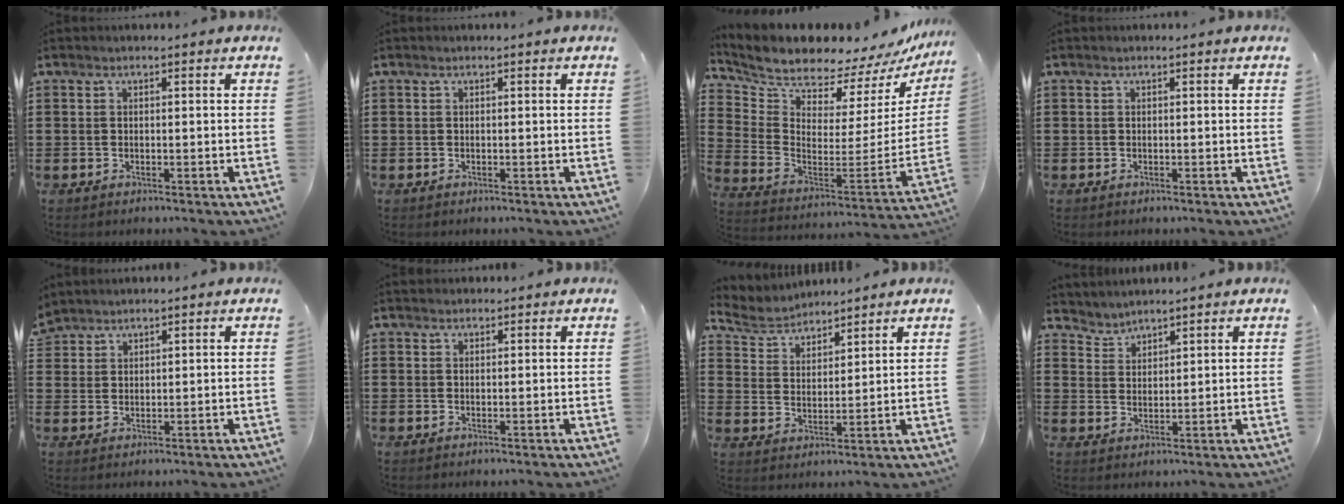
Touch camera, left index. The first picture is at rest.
{"total": 0.0}
{"total": 7.6, "force": [7.5, 1.1, 0.1], "torque": [-0.059, -0.079, 0.126]}
{"total": 0.0}
{"total": 2.3, "force": [2.2, 0.8, -0.3], "torque": [-0.002, 0.002, 0.044]}
{"total": 1.0, "force": [0.9, 0.3, 0.0], "torque": [-0.002, 0.001, 0.019]}
{"total": 4.8, "force": [4.5, 1.6, 0.4], "torque": [-0.032, -0.018, 0.080]}
{"total": 2.7, "force": [2.6, 0.4, -0.6], "torque": [0.002, -0.007, 0.049]}